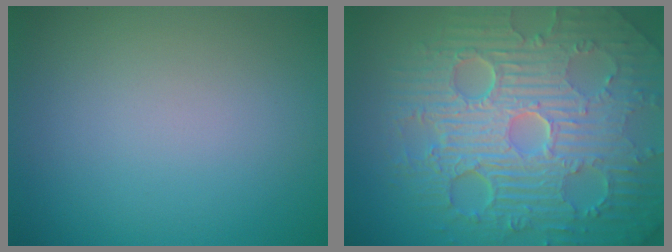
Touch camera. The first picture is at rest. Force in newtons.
{"total": 11.6, "press": 7.5, "slide": 8.9}